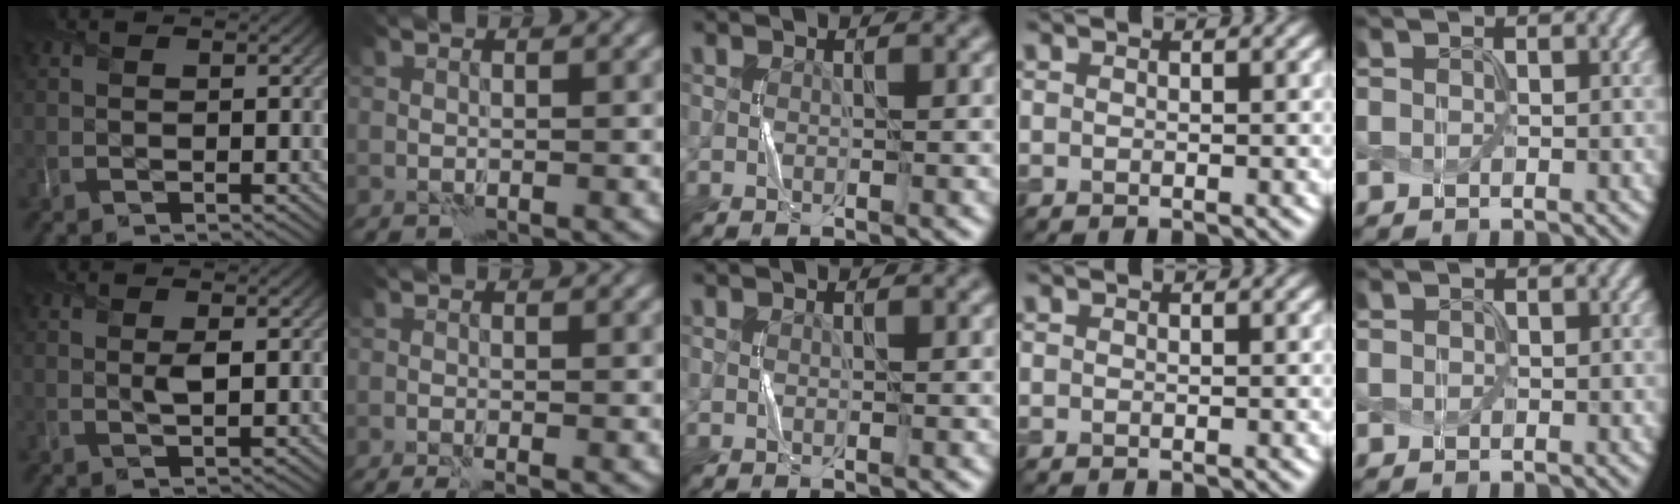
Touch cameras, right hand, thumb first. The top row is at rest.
{"thumb": {"total": 1.3, "force": [0.4, 0.3, 1.2], "torque": [-0.024, -0.002, 0.007]}, "index": {"total": 2.1, "force": [-1.5, 0.2, 1.5], "torque": [-0.040, 0.000, -0.025]}, "little": {"total": 0.5, "force": [0.0, -0.1, -0.5], "torque": [0.007, -0.001, 0.005]}}